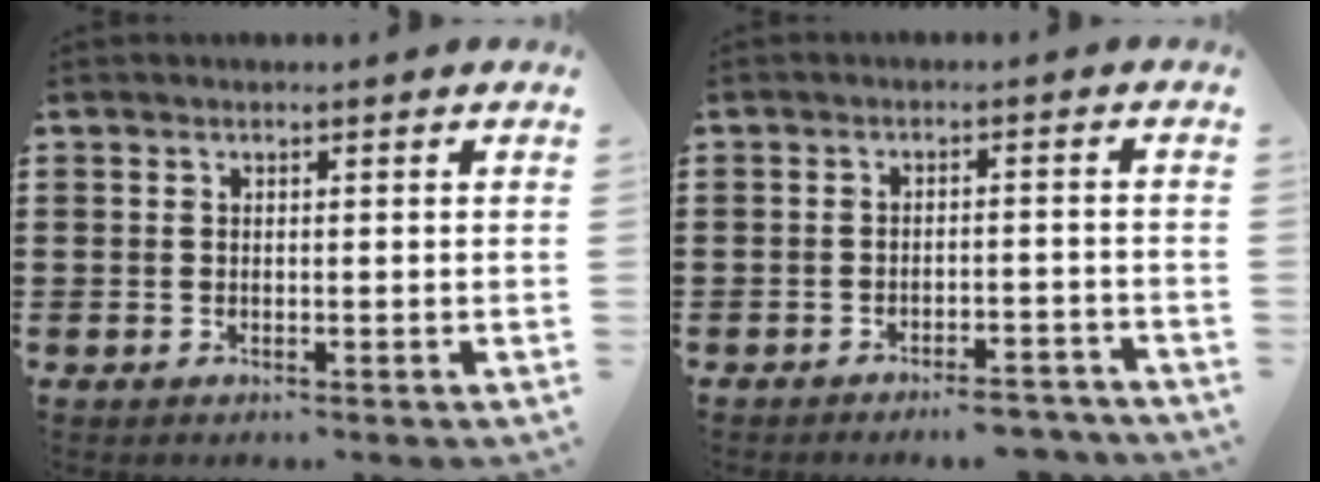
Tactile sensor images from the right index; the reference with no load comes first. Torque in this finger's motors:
{"motor_torque": [0.08, -0.08, 0.28, 0.05]}